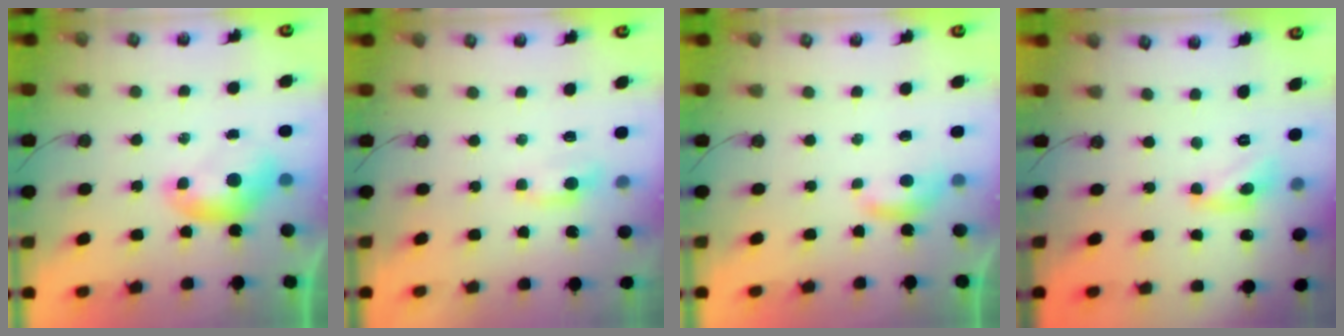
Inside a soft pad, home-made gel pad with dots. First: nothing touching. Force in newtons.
{"total": 1.3, "press": 1.2, "slide": 0.4}
{"total": 1.9, "press": 1.8, "slide": 0.4}
{"total": 5.5, "press": 5.5, "slide": 0.3}